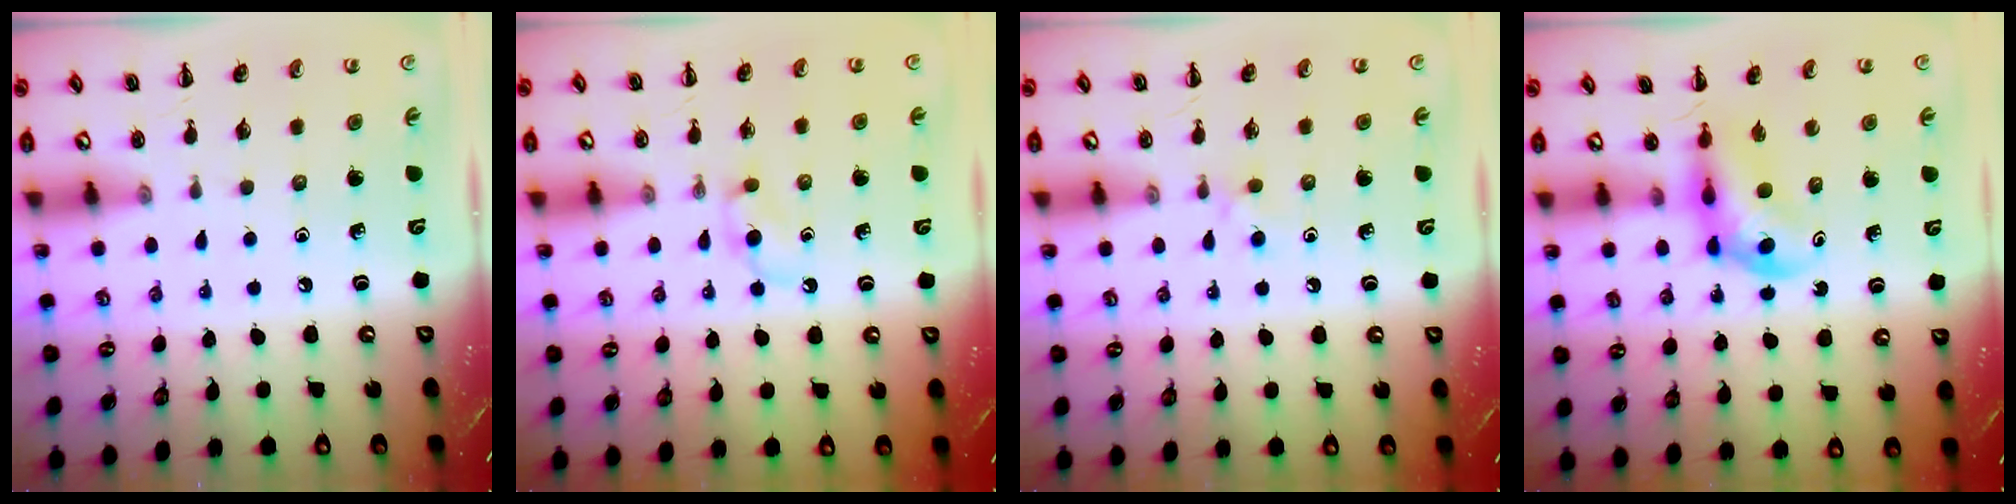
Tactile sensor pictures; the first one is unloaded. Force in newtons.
{"total": 3.2, "press": 2.9, "slide": 1.4}
{"total": 2.8, "press": 2.6, "slide": 1.1}
{"total": 4.7, "press": 4.6, "slide": 0.9}